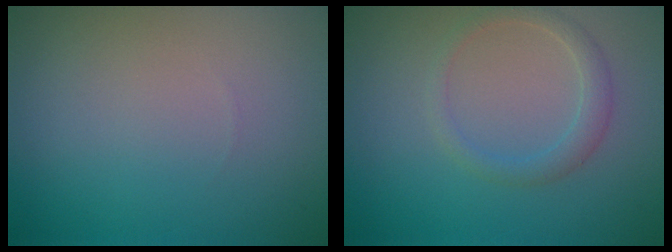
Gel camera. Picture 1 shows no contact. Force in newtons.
{"total": 1.8, "press": 1.8, "slide": 0.1}